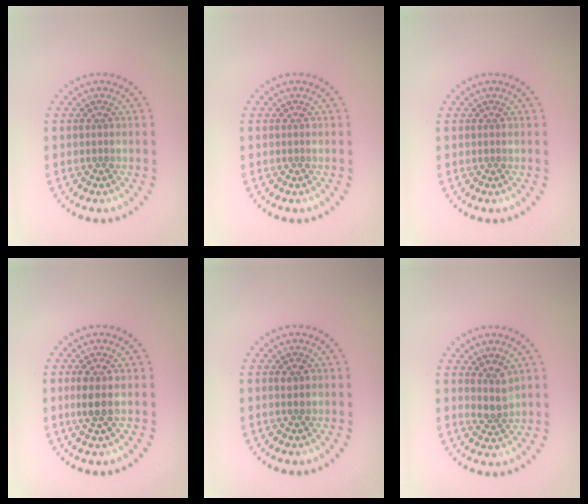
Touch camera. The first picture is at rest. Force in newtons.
{"total": 0.0}
{"total": 0.0}
{"total": 1.9, "press": 1.8, "slide": 0.6}
{"total": 1.0, "press": 1.0, "slide": 0.1}
{"total": 2.0, "press": 1.7, "slide": 1.1}